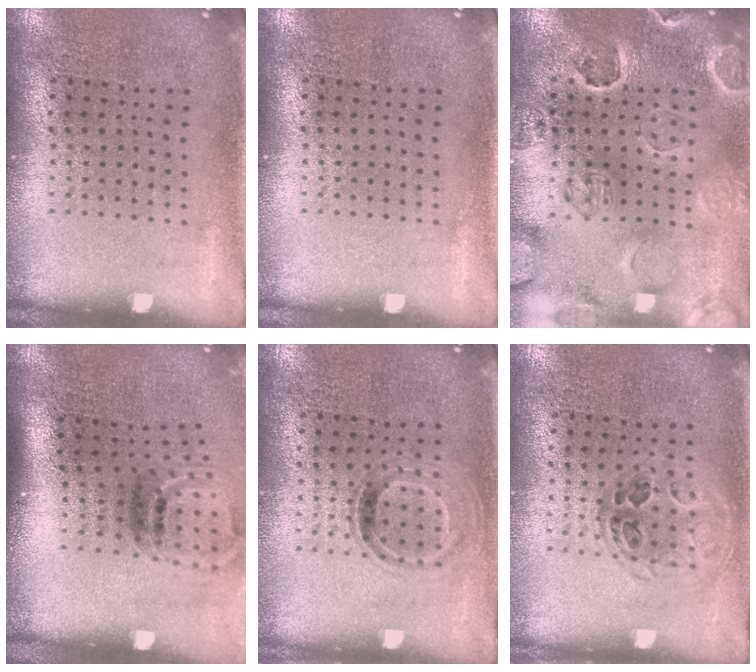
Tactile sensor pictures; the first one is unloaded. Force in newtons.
{"total": 0.0}
{"total": 2.7, "press": 2.6, "slide": 0.6}
{"total": 2.0, "press": 1.2, "slide": 1.6}
{"total": 1.0, "press": 0.9, "slide": 0.5}
{"total": 1.0, "press": 1.0, "slide": 0.4}